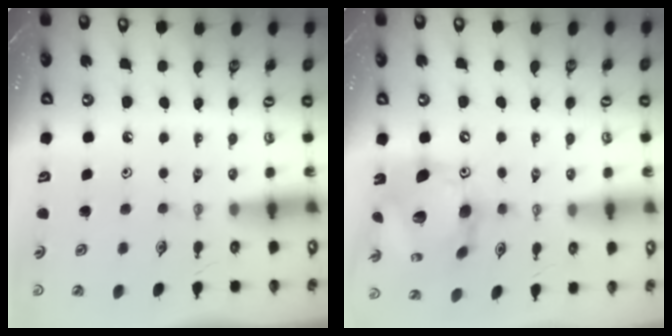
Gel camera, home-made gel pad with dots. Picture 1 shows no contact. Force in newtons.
{"total": 17.3, "press": 17.2, "slide": 1.8}